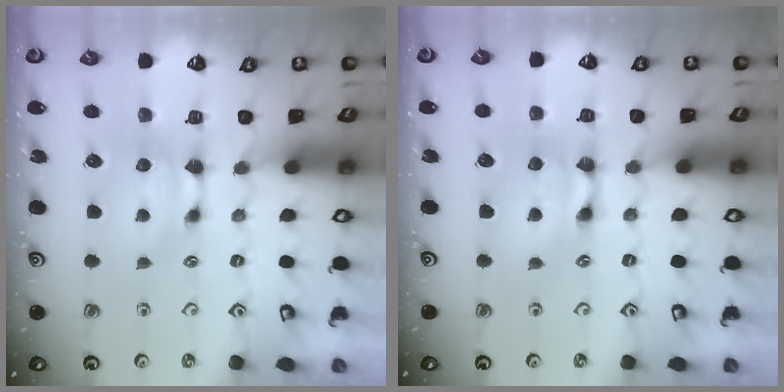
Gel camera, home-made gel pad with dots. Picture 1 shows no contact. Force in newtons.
{"total": 2.6, "press": 2.6, "slide": 0.2}